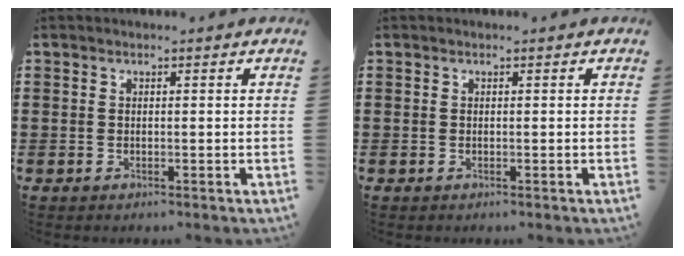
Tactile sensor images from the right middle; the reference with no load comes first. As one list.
[{"total": 0.0}]